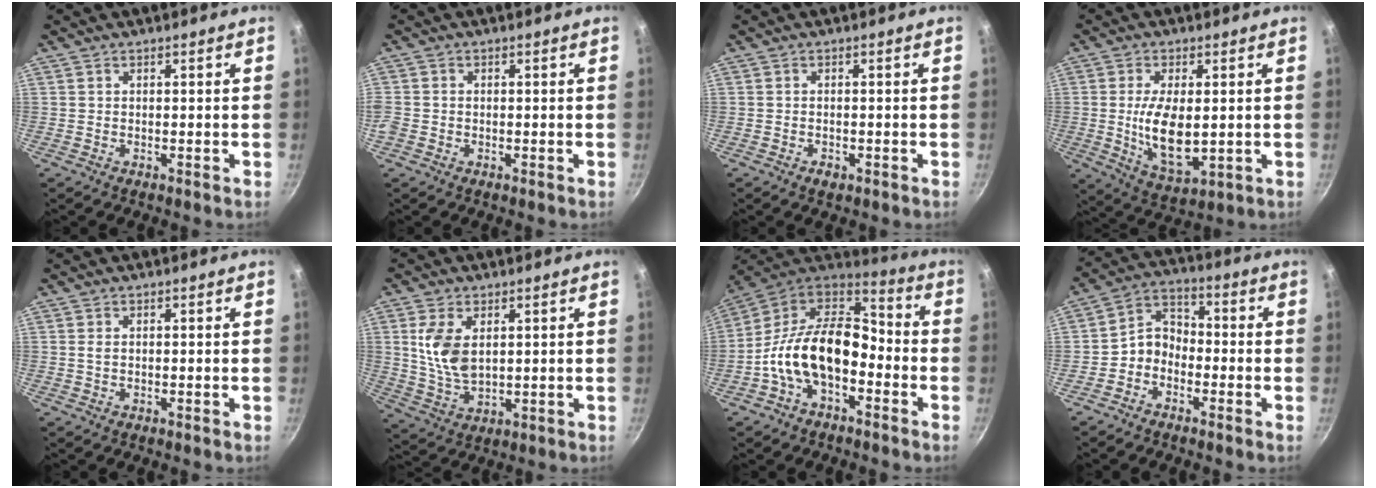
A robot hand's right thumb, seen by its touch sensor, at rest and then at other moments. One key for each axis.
{"total": 2.6, "fx": -0.9, "fy": 2.2, "fz": 1.1, "tx": -0.025, "ty": 0.002, "tz": -0.020}
{"total": 1.7, "fx": -0.9, "fy": 1.0, "fz": 1.1, "tx": -0.019, "ty": 0.003, "tz": -0.013}
{"total": 11.3, "fx": 0.1, "fy": 5.3, "fz": 9.9, "tx": -0.180, "ty": -0.013, "tz": 0.012}
{"total": 0.7, "fx": 0.1, "fy": 0.3, "fz": 0.6, "tx": -0.014, "ty": 0.000, "tz": 0.002}
{"total": 8.9, "fx": 2.2, "fy": 5.1, "fz": 7.0, "tx": -0.137, "ty": -0.018, "tz": 0.049}
{"total": 18.2, "fx": -4.9, "fy": 11.2, "fz": 13.5, "tx": -0.218, "ty": 0.064, "tz": -0.108}
{"total": 6.4, "fx": -2.6, "fy": 4.9, "fz": 3.2, "tx": -0.036, "ty": 0.043, "tz": -0.066}